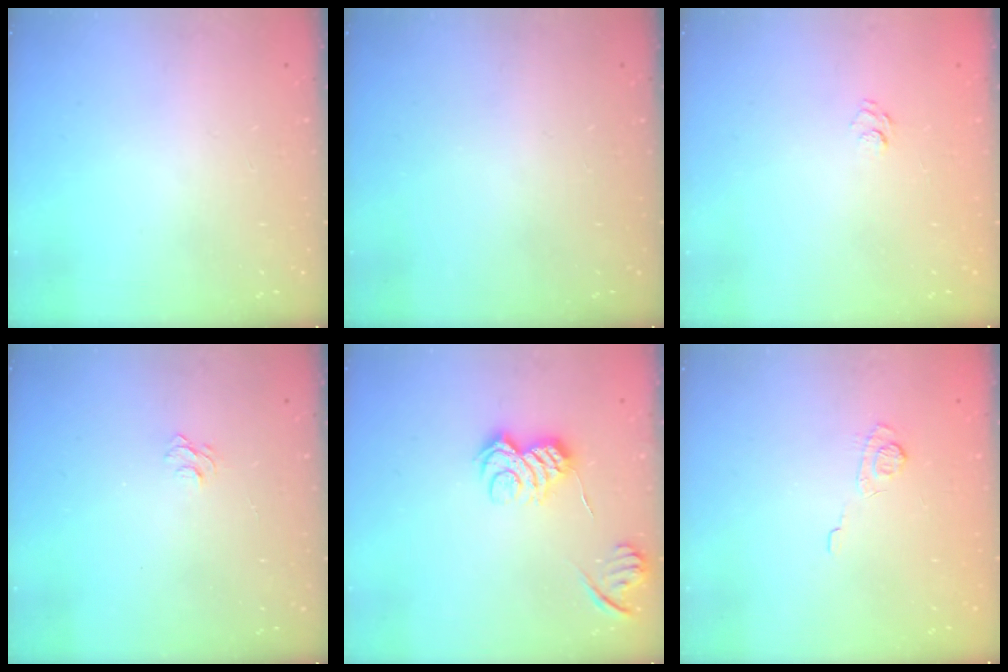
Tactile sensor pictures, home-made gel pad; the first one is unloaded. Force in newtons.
{"total": 0.0}
{"total": 5.8, "press": 5.7, "slide": 1.1}
{"total": 3.5, "press": 3.5, "slide": 0.3}
{"total": 9.7, "press": 9.7, "slide": 0.4}
{"total": 8.2, "press": 8.0, "slide": 1.5}